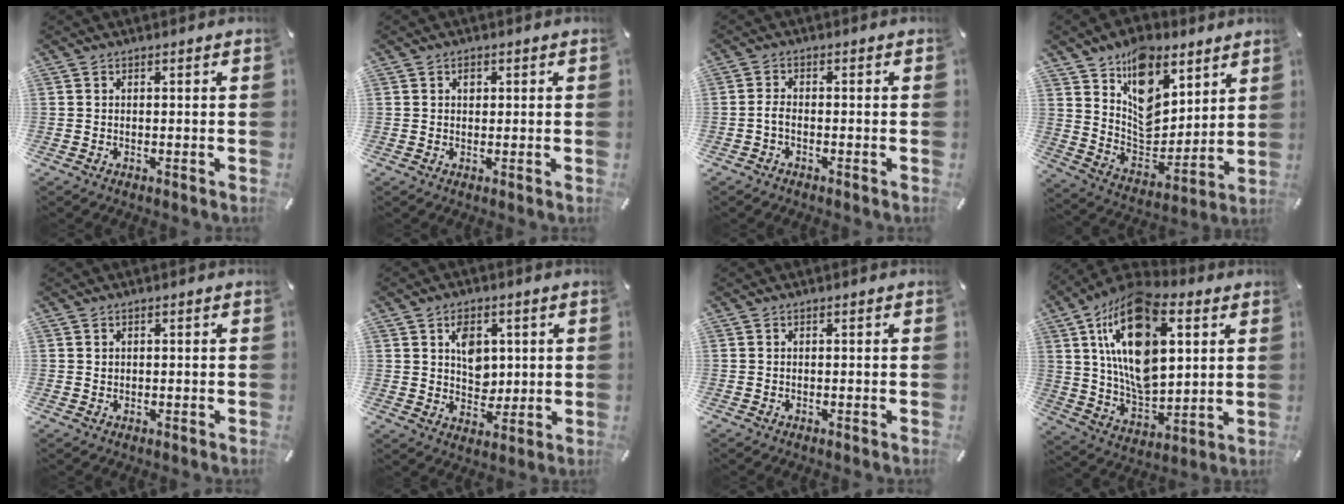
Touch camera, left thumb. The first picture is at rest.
{"total": 1.4, "force": [0.3, 1.2, 0.6], "torque": [0.001, -0.002, 0.002]}
{"total": 2.1, "force": [-1.0, 1.0, 1.5], "torque": [-0.036, 0.002, -0.020]}
{"total": 13.7, "force": [7.9, 9.4, 5.9], "torque": [-0.087, -0.068, 0.151]}
{"total": 0.6, "force": [0.1, 0.5, 0.1], "torque": [-0.001, 0.004, 0.002]}
{"total": 7.0, "force": [2.0, 5.8, 3.5], "torque": [-0.044, -0.002, 0.032]}
{"total": 0.0}
{"total": 21.8, "force": [8.0, 12.6, 15.9], "torque": [-0.324, -0.025, 0.132]}